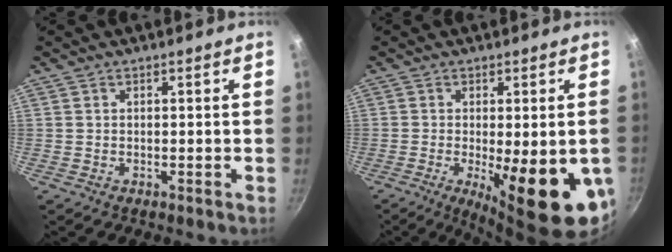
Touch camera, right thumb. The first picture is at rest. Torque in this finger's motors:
{"motor_torque": [-0.08, 1.27, 1.57, -0.29, 0.15]}